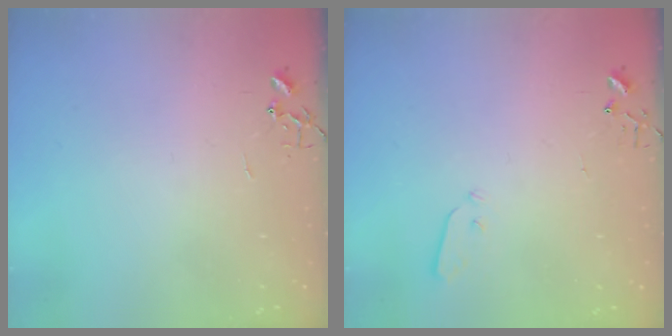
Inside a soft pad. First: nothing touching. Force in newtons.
{"total": 3.8, "press": 3.8, "slide": 0.1}